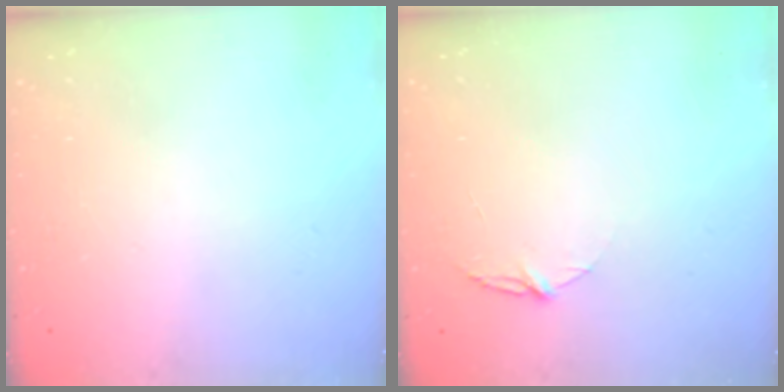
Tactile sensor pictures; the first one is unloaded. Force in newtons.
{"total": 4.8, "press": 4.8, "slide": 0.5}